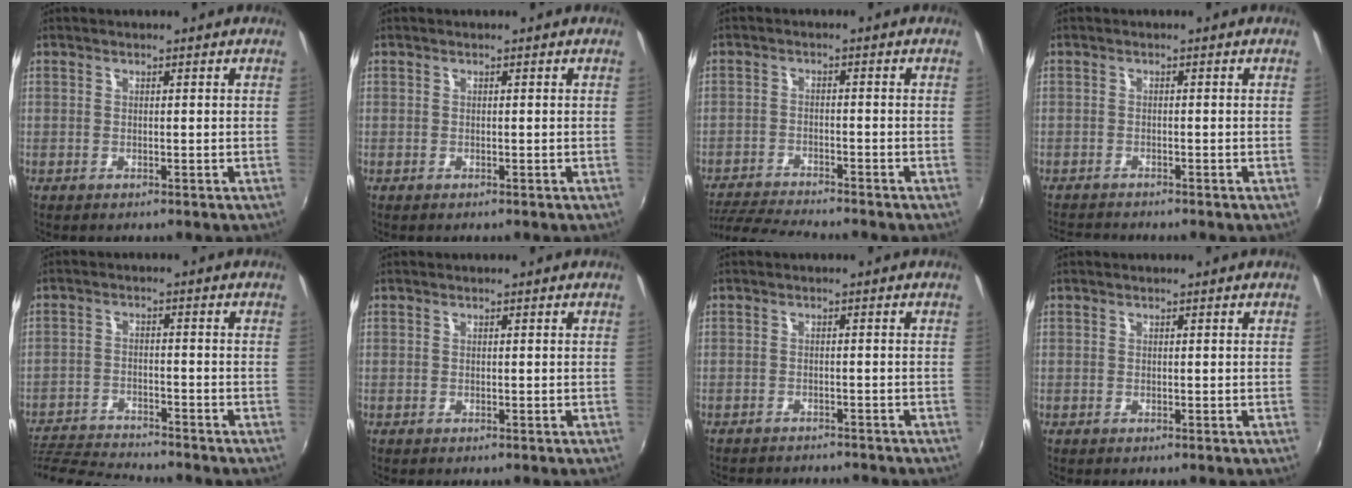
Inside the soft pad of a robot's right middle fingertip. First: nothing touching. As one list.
[{"total": 0.0}, {"total": 9.1, "force": [-8.5, 0.2, 3.1], "torque": [-0.083, -0.019, -0.151]}, {"total": 3.8, "force": [-3.7, 0.2, 0.8], "torque": [-0.032, -0.012, -0.070]}, {"total": 12.6, "force": [-11.9, 1.3, 4.1], "torque": [-0.107, -0.014, -0.209]}, {"total": 0.0}, {"total": 7.1, "force": [-6.6, 1.6, 2.1], "torque": [-0.055, -0.014, -0.095]}, {"total": 0.0}]